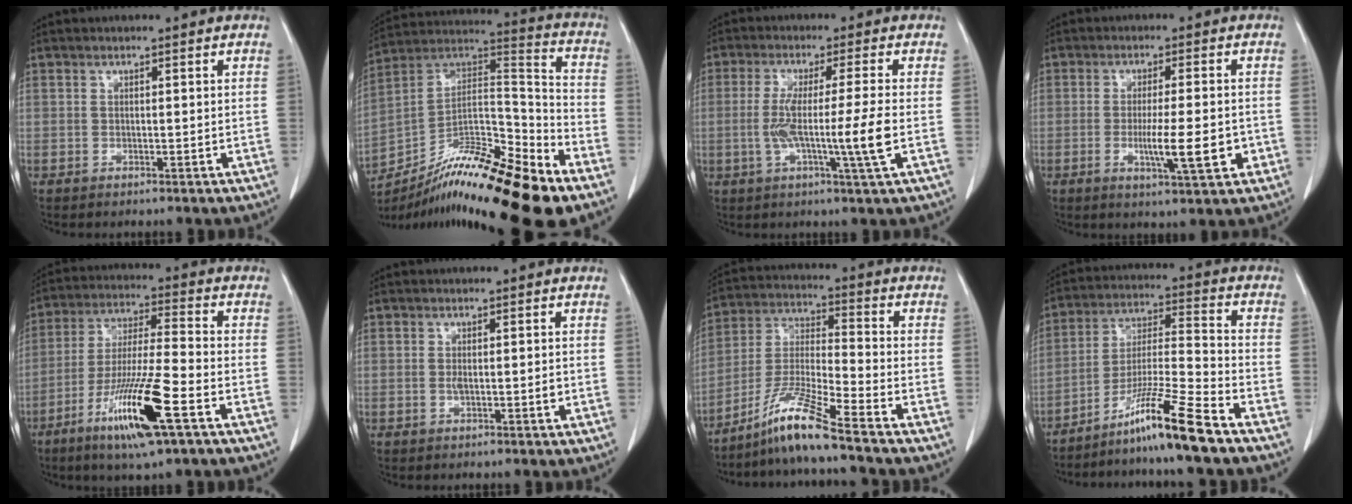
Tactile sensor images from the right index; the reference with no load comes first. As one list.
[{"total": 22.5, "force": [-15.3, 2.5, 16.2], "torque": [-0.253, 0.010, -0.263]}, {"total": 9.5, "force": [-1.6, -1.3, 9.3], "torque": [-0.172, -0.014, -0.030]}, {"total": 7.8, "force": [-2.1, 0.8, 7.4], "torque": [-0.120, -0.010, -0.032]}, {"total": 14.6, "force": [-7.1, 0.7, 12.8], "torque": [-0.250, -0.026, -0.127]}, {"total": 1.6, "force": [-0.3, 0.3, 1.6], "torque": [-0.028, -0.002, -0.003]}, {"total": 10.2, "force": [-7.9, -1.4, 6.3], "torque": [-0.136, -0.021, -0.152]}, {"total": 12.3, "force": [-9.0, -1.6, 8.3], "torque": [-0.156, -0.018, -0.162]}]